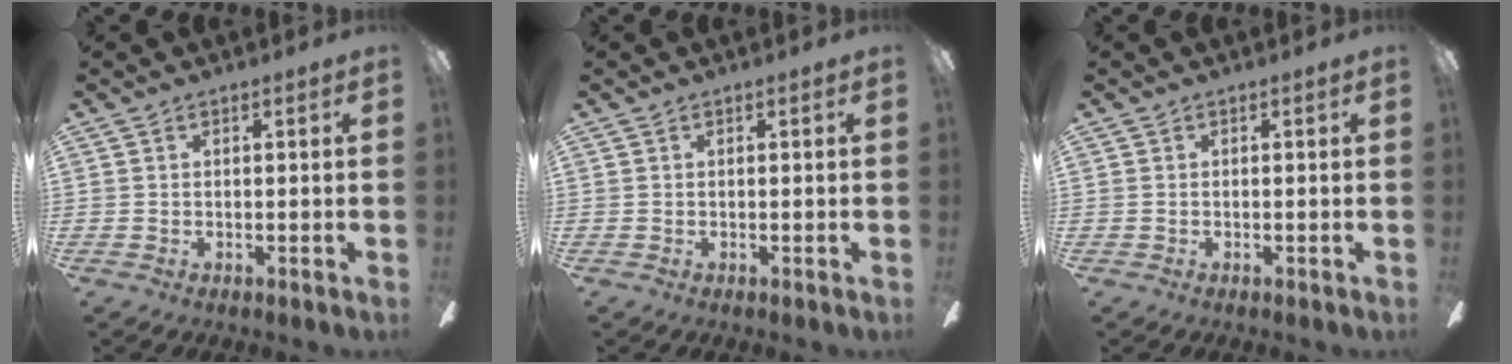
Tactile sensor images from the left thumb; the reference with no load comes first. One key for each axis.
{"total": 0.0}
{"total": 0.0}